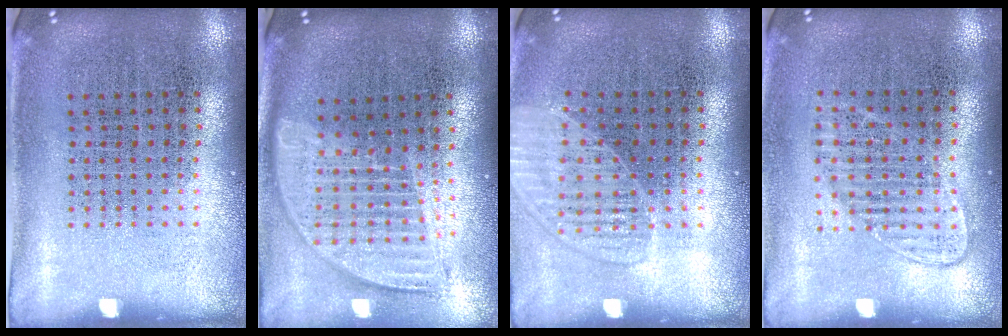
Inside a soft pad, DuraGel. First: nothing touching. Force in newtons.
{"total": 1.8, "press": 1.5, "slide": 1.0}
{"total": 1.4, "press": 1.4, "slide": 0.2}
{"total": 1.2, "press": 1.1, "slide": 0.6}